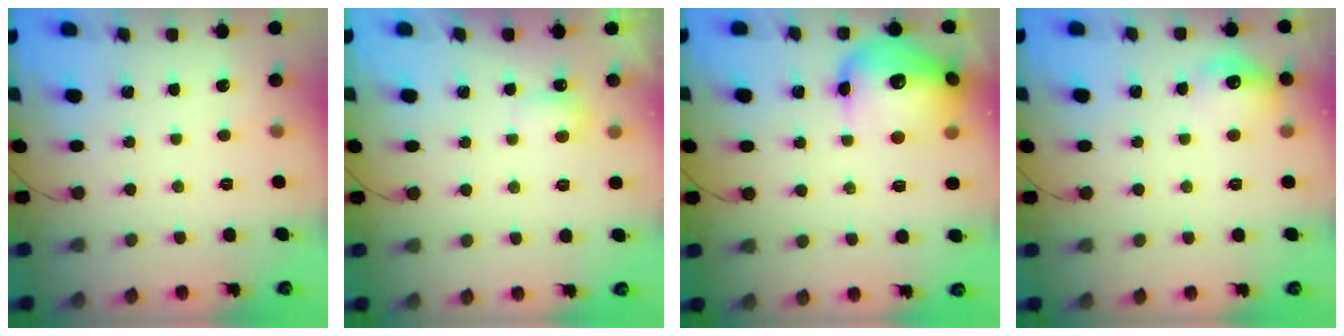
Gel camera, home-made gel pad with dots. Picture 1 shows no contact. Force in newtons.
{"total": 3.3, "press": 3.2, "slide": 0.8}
{"total": 18.5, "press": 18.3, "slide": 2.8}
{"total": 9.4, "press": 9.4, "slide": 0.5}